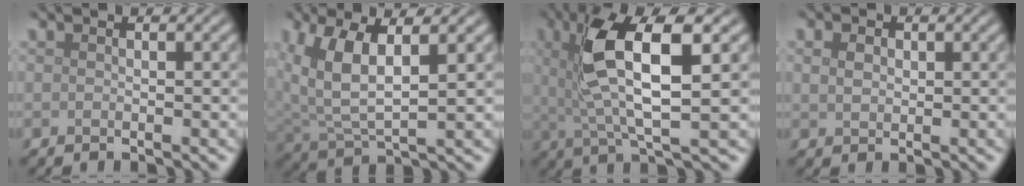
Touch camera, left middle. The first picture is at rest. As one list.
[{"total": 6.2, "force": [2.4, 2.8, 5.0], "torque": [-0.114, 0.000, 0.049]}, {"total": 8.5, "force": [2.3, 2.4, 7.8], "torque": [-0.149, 0.002, 0.040]}, {"total": 1.7, "force": [0.6, 1.3, 1.0], "torque": [-0.017, 0.003, 0.008]}]